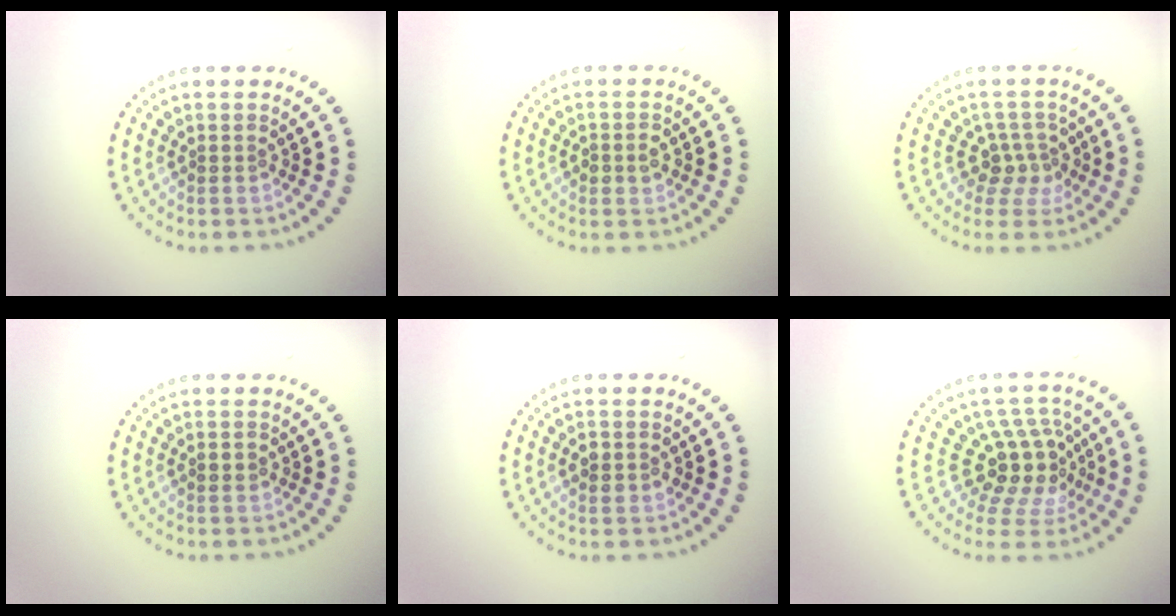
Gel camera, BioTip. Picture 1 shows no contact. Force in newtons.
{"total": 1.6, "press": 1.5, "slide": 0.3}
{"total": 2.8, "press": 2.1, "slide": 1.9}
{"total": 1.3, "press": 1.2, "slide": 0.1}
{"total": 1.3, "press": 1.3, "slide": 0.2}
{"total": 4.7, "press": 3.8, "slide": 2.6}